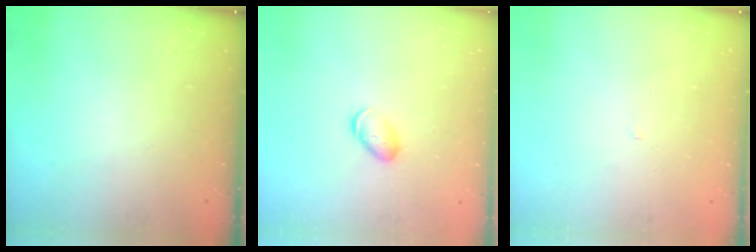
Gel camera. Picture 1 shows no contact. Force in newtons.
{"total": 5.7, "press": 5.6, "slide": 0.6}
{"total": 1.7, "press": 1.7, "slide": 0.3}